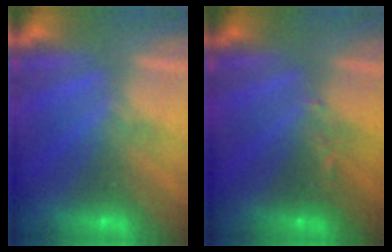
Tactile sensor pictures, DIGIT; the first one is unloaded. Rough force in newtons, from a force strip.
{"total": 2.4}